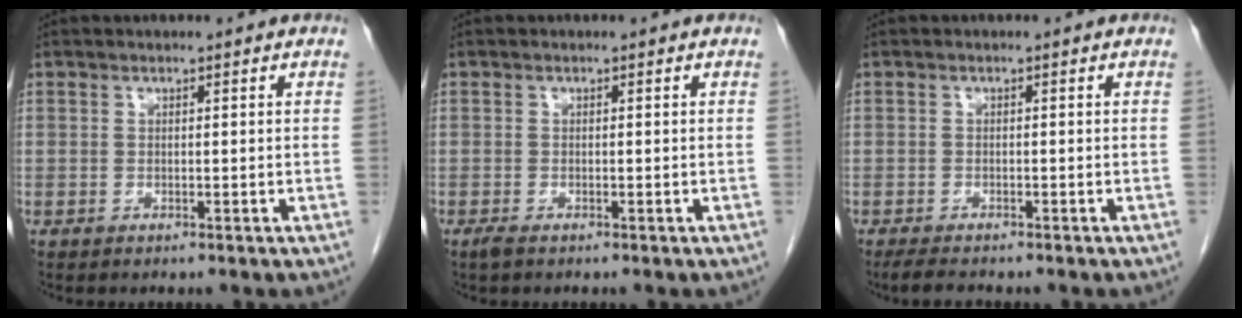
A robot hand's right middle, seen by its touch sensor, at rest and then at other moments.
{"total": 0.9, "force": [-0.7, 0.2, 0.6], "torque": [-0.018, -0.004, -0.013]}
{"total": 2.7, "force": [-2.3, 0.5, 1.3], "torque": [-0.030, -0.008, -0.035]}